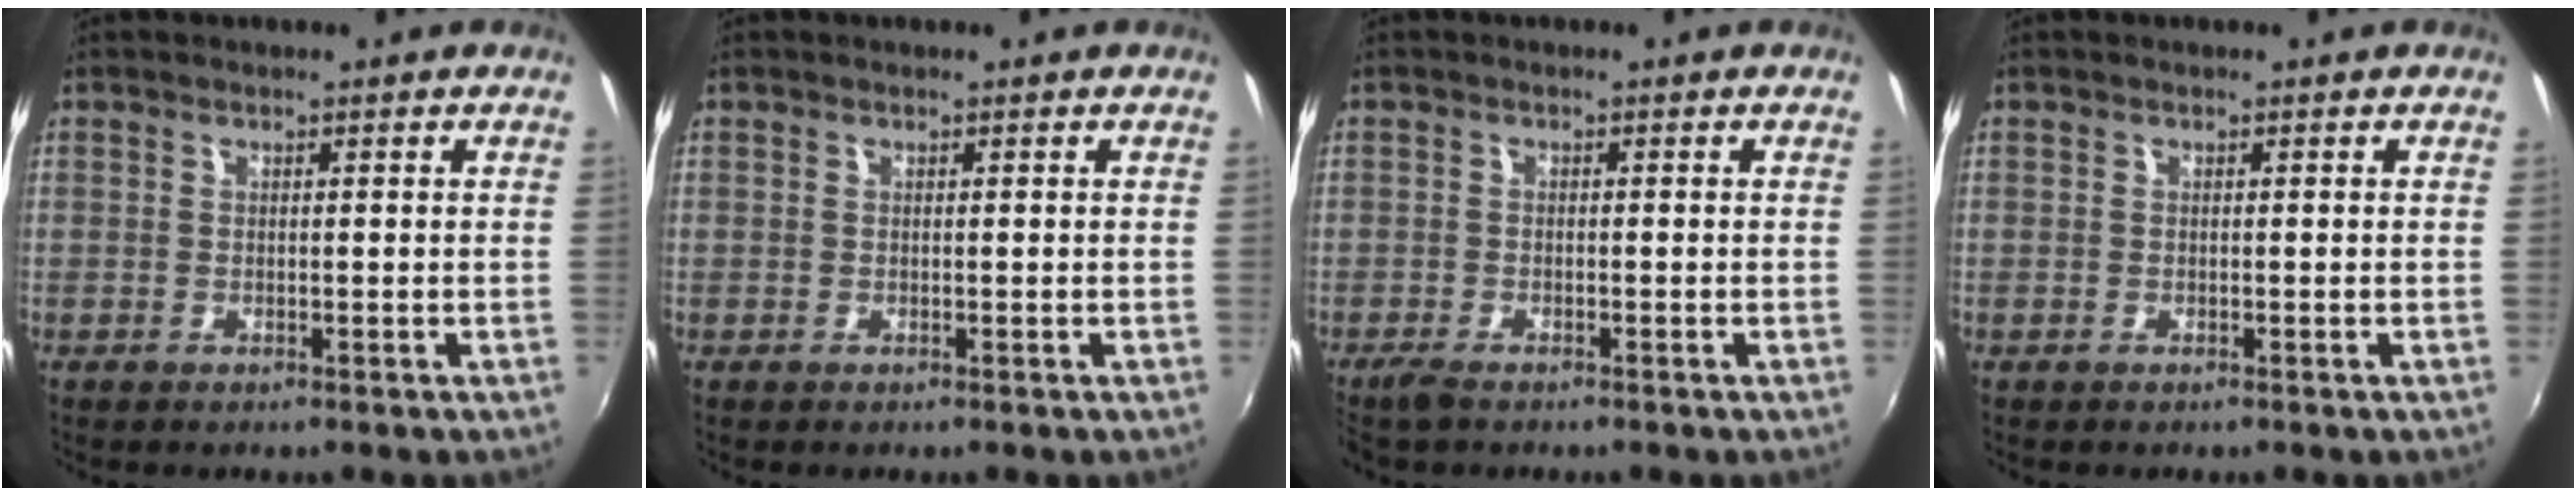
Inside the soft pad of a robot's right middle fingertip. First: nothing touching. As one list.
[{"total": 0.0}, {"total": 2.4, "force": [-2.0, 0.6, 1.2], "torque": [-0.034, -0.007, -0.041]}, {"total": 0.0}]